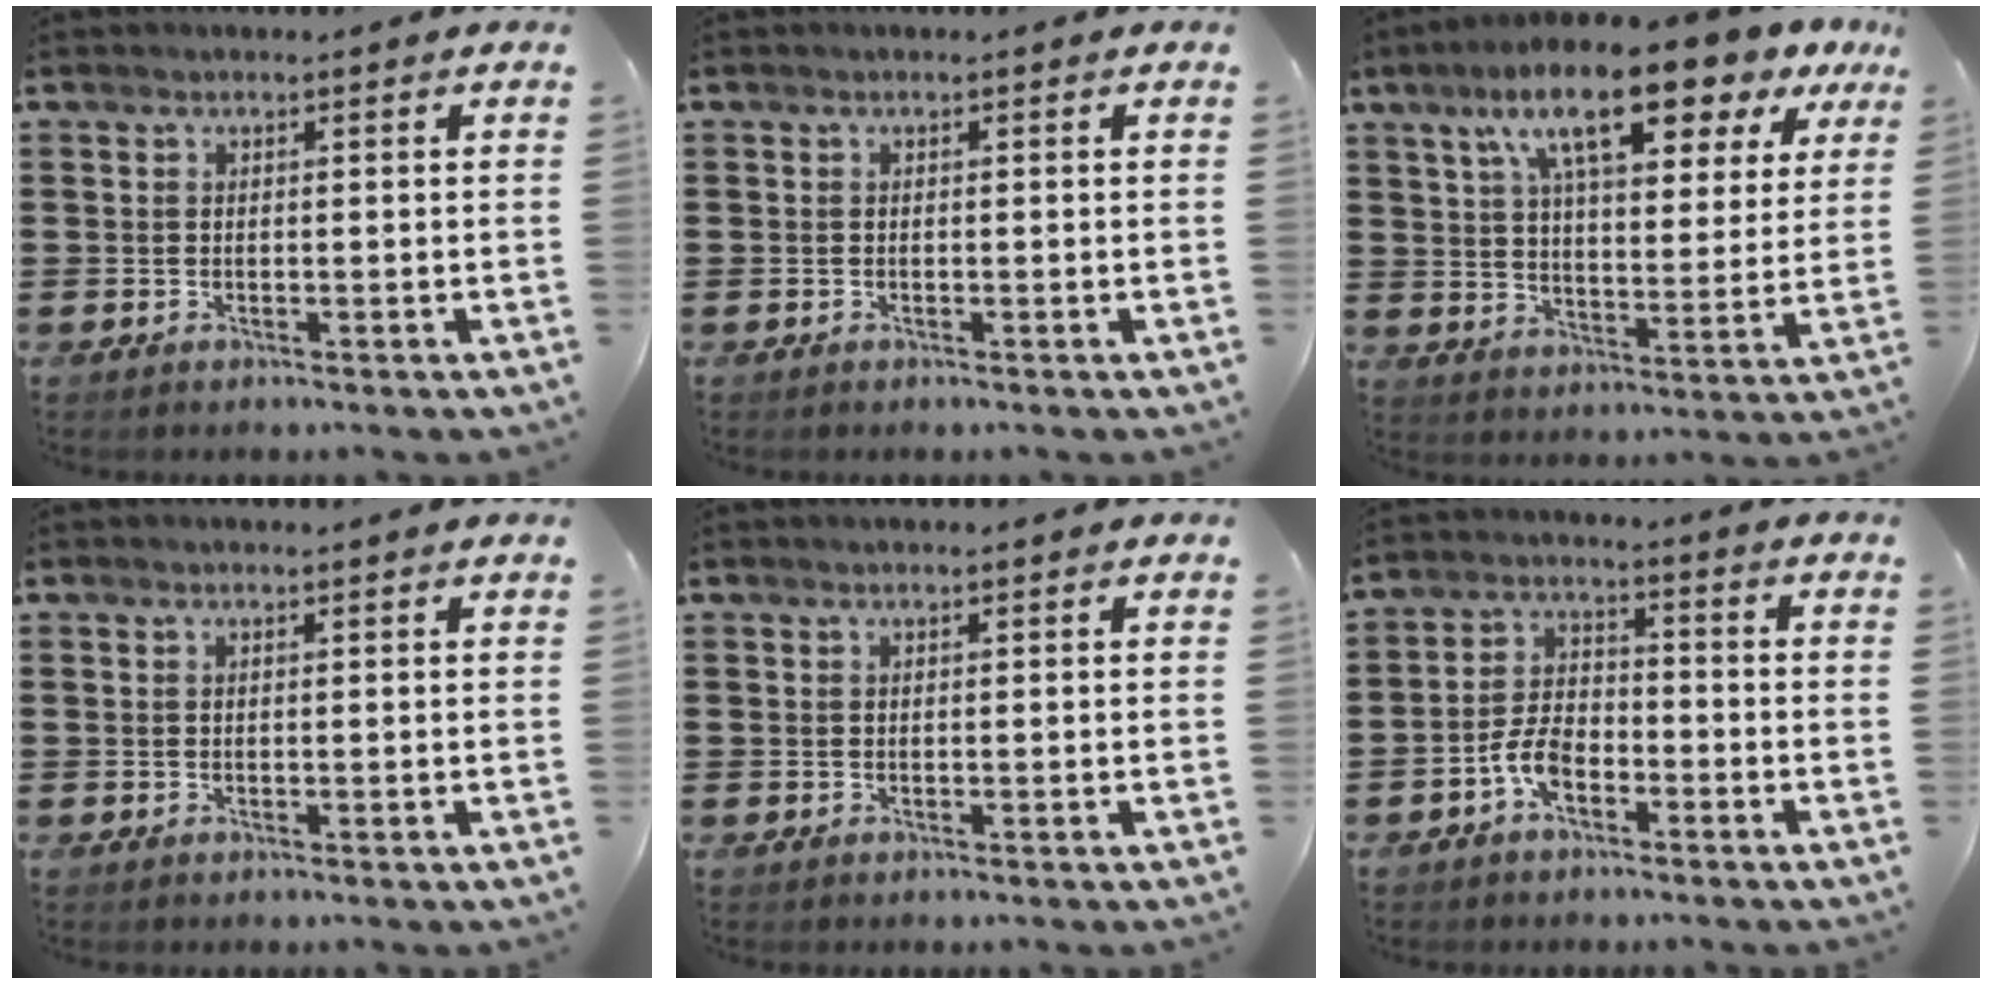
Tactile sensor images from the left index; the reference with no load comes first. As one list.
[{"total": 0.0}, {"total": 14.6, "force": [9.7, 3.2, 10.5], "torque": [-0.198, -0.028, 0.157]}, {"total": 0.6, "force": [0.4, -0.1, 0.5], "torque": [-0.009, -0.001, 0.008]}, {"total": 0.0}, {"total": 5.6, "force": [-3.0, 2.9, 3.7], "torque": [-0.092, 0.004, -0.064]}]